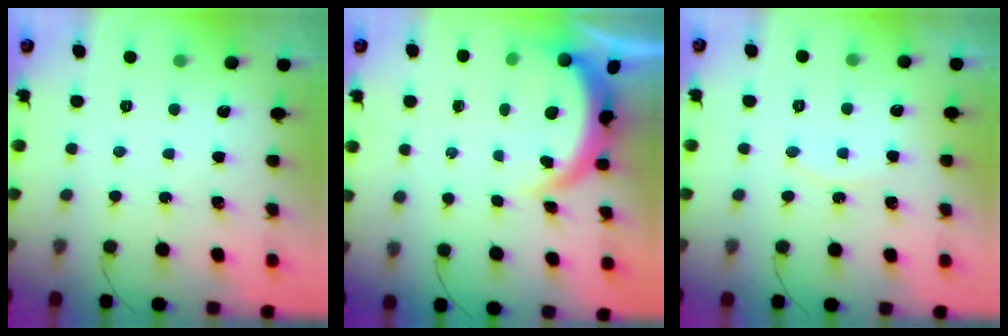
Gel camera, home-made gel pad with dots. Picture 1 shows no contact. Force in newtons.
{"total": 5.4, "press": 5.3, "slide": 0.4}
{"total": 4.2, "press": 4.2, "slide": 0.4}